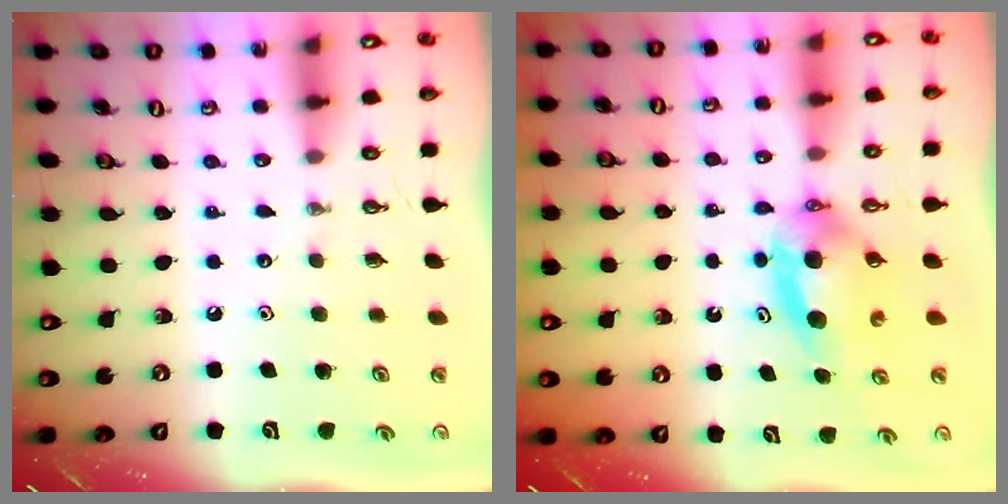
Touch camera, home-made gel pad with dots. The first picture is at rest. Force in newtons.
{"total": 7.5, "press": 5.9, "slide": 4.6}